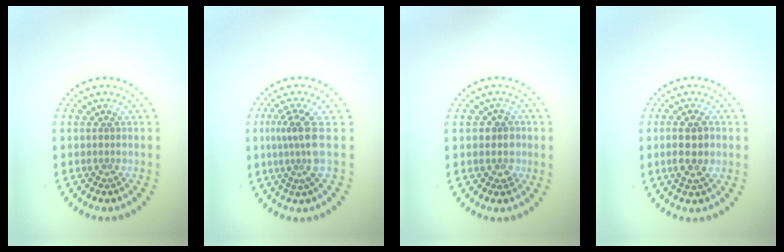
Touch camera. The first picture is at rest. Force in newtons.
{"total": 3.2, "press": 2.2, "slide": 2.4}
{"total": 1.9, "press": 1.7, "slide": 0.8}
{"total": 3.1, "press": 3.0, "slide": 0.6}